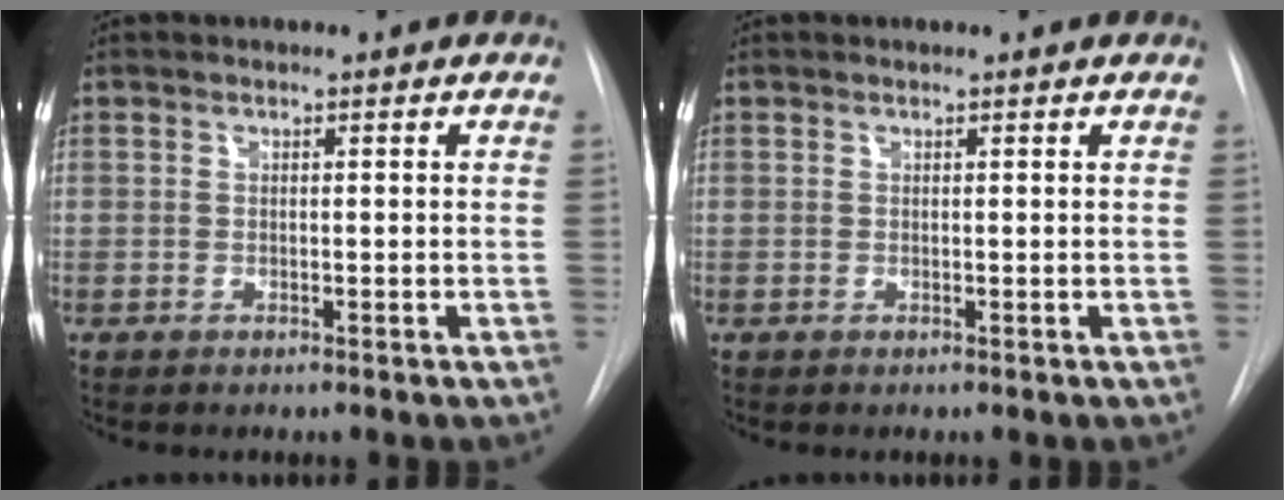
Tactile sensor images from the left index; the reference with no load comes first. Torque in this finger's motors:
{"motor_torque": [0.18, 0.01, -0.01, 0.00]}